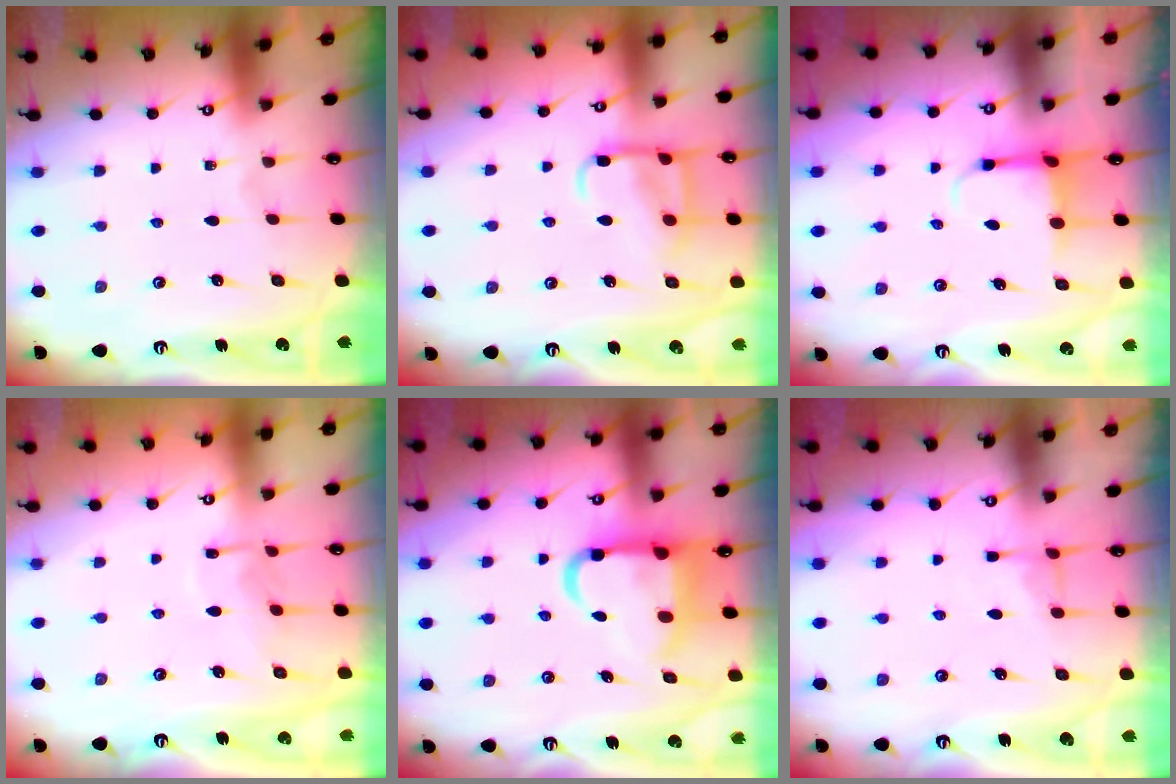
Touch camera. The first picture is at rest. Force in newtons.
{"total": 11.8, "press": 11.7, "slide": 1.2}
{"total": 4.0, "press": 3.8, "slide": 1.3}
{"total": 6.3, "press": 6.3, "slide": 0.5}
{"total": 12.8, "press": 12.7, "slide": 1.7}
{"total": 3.4, "press": 3.4, "slide": 0.7}